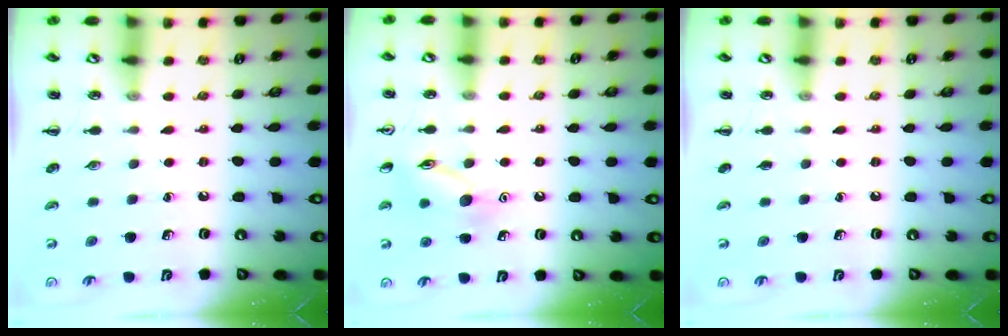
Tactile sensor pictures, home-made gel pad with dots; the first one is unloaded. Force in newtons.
{"total": 11.3, "press": 11.3, "slide": 0.6}
{"total": 0.0}